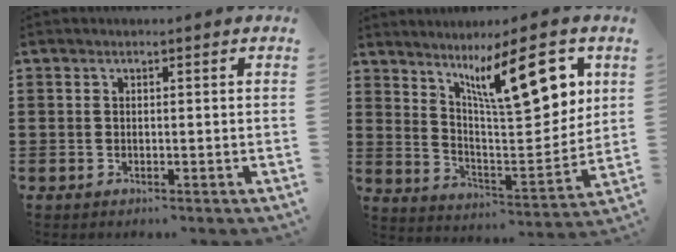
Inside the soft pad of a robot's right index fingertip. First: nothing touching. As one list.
[{"total": 13.3, "force": [7.1, 3.8, 10.5], "torque": [-0.176, -0.023, 0.117]}]